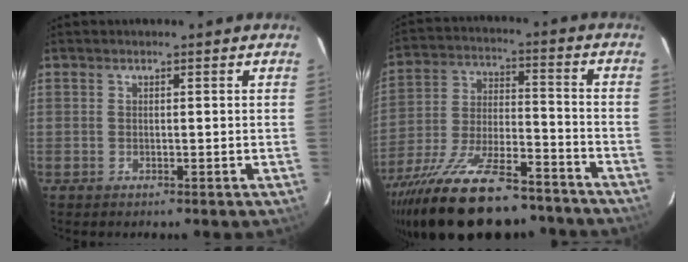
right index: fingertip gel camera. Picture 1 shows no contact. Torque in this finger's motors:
{"motor_torque": [1.19, -0.95, 1.05, 0.21]}